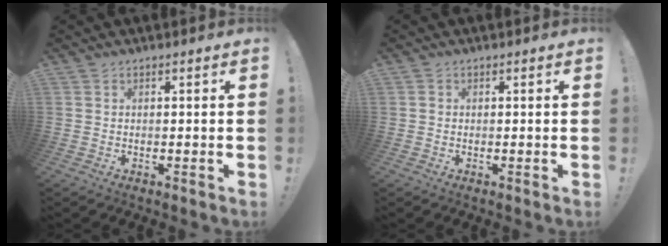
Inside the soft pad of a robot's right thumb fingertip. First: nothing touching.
{"total": 0.6, "force": [0.0, 0.6, 0.2], "torque": [-0.007, 0.004, 0.000]}